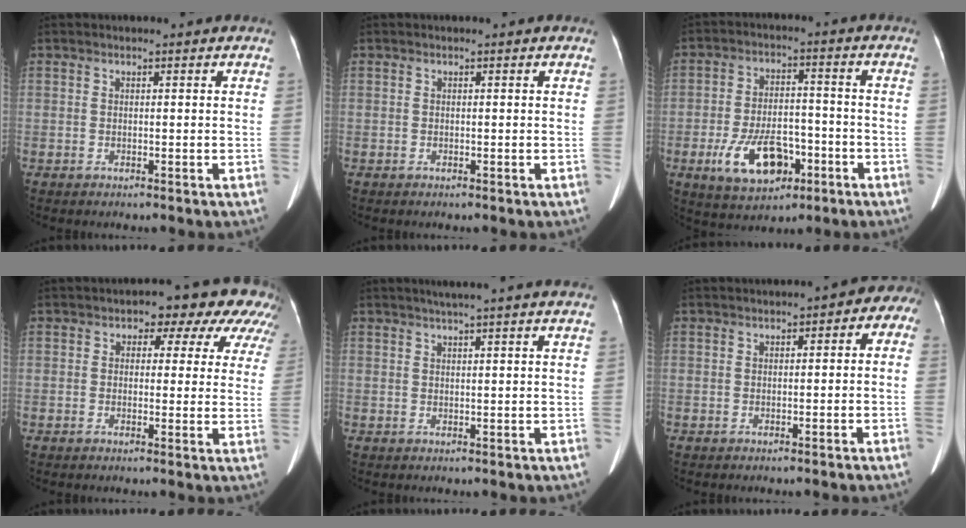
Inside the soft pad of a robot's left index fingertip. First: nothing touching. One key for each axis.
{"total": 0.0}
{"total": 10.5, "fx": -4.6, "fy": 5.6, "fz": 7.6, "tx": -0.149, "ty": 0.004, "tz": -0.071}
{"total": 10.0, "fx": 6.7, "fy": 5.5, "fz": 5.0, "tx": -0.035, "ty": 0.025, "tz": 0.053}
{"total": 6.1, "fx": 5.0, "fy": -0.9, "fz": 3.3, "tx": -0.046, "ty": 0.021, "tz": 0.061}
{"total": 4.0, "fx": -0.2, "fy": 2.6, "fz": 3.0, "tx": -0.020, "ty": 0.031, "tz": -0.009}